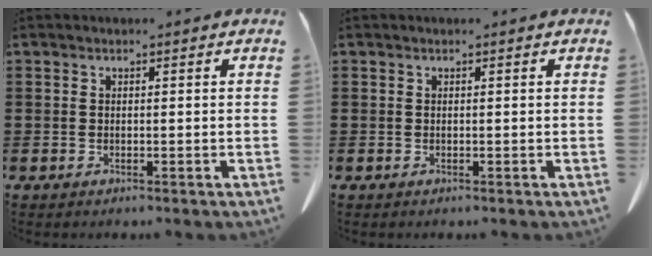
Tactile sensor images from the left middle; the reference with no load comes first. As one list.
[{"total": 0.0}]